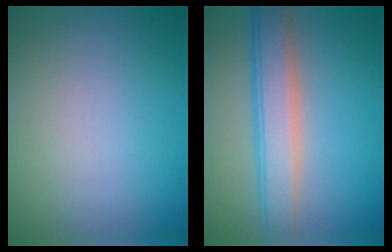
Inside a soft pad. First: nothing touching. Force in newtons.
{"total": 4.9, "press": 4.9, "slide": 0.3}